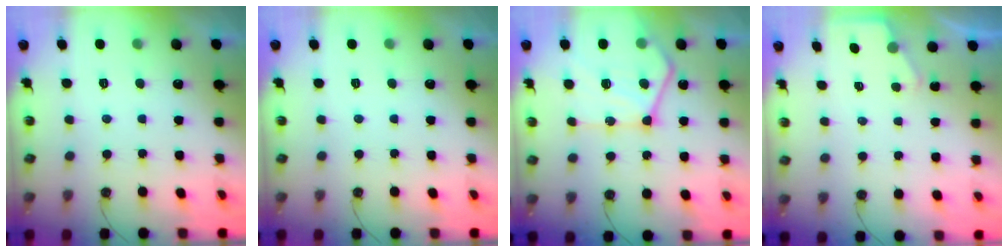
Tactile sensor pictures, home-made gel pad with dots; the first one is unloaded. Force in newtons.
{"total": 0.0}
{"total": 17.9, "press": 17.9, "slide": 1.4}
{"total": 2.1, "press": 2.1, "slide": 0.3}